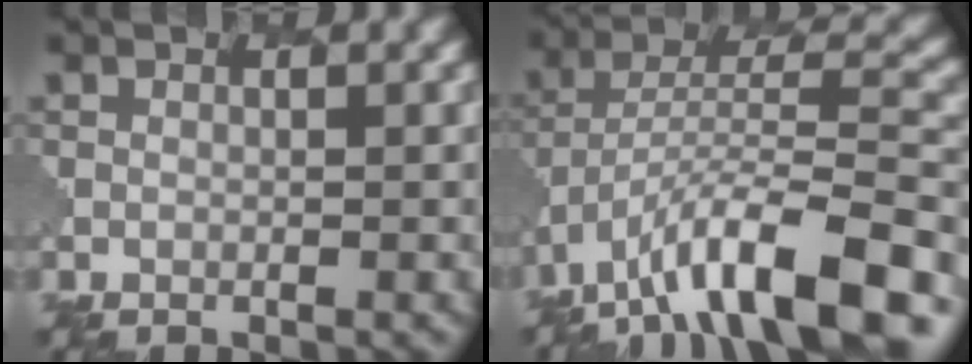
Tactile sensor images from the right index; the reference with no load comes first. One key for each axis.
{"total": 12.9, "fx": -8.1, "fy": 4.0, "fz": 9.2, "tx": -0.145, "ty": 0.018, "tz": -0.138}